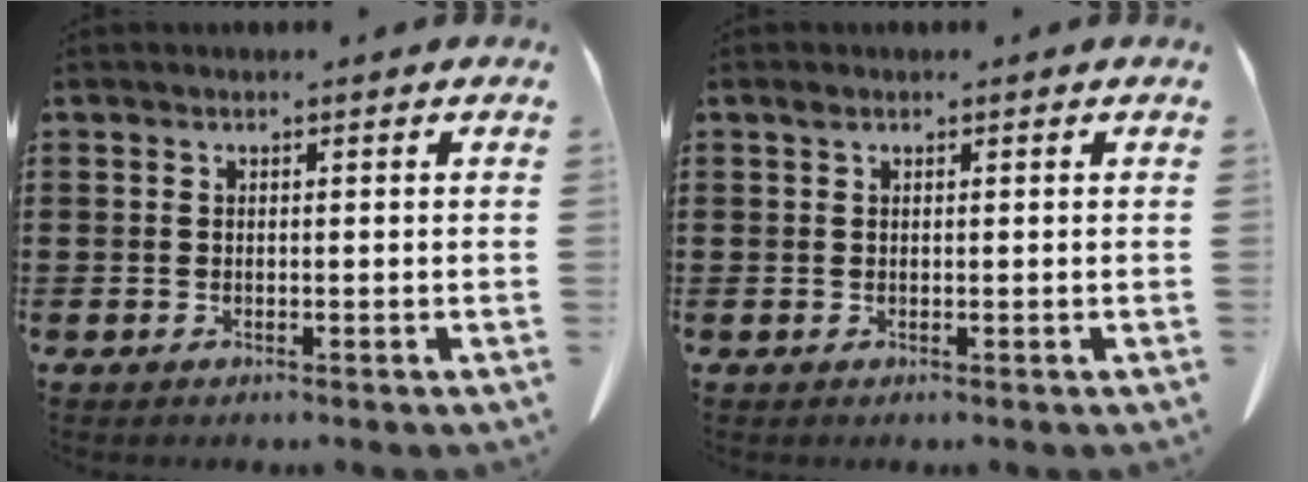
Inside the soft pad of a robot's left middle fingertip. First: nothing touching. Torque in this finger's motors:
{"motor_torque": [0.27, 0.26, -0.18, -0.01]}